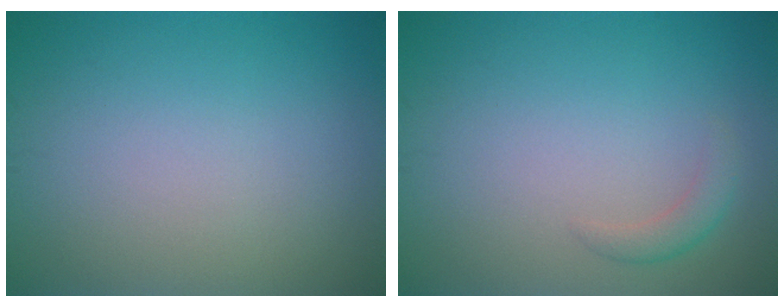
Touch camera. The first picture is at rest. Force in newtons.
{"total": 1.4, "press": 1.4, "slide": 0.1}